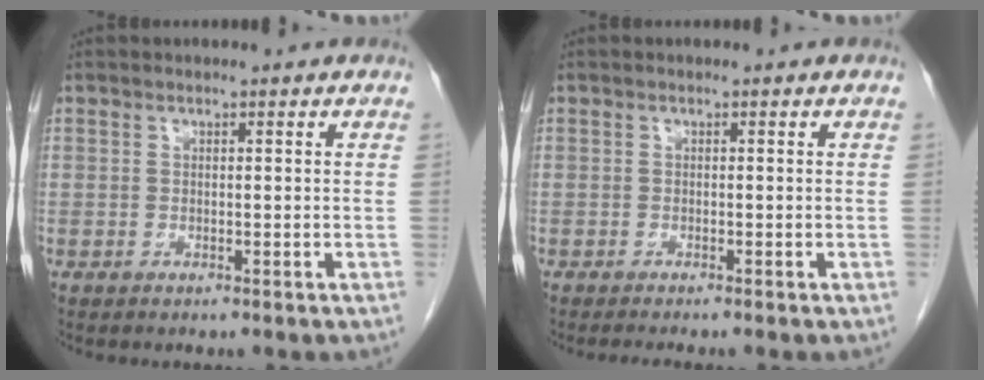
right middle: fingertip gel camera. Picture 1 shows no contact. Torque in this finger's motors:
{"motor_torque": [0.07, -0.05, 0.00, 0.01]}